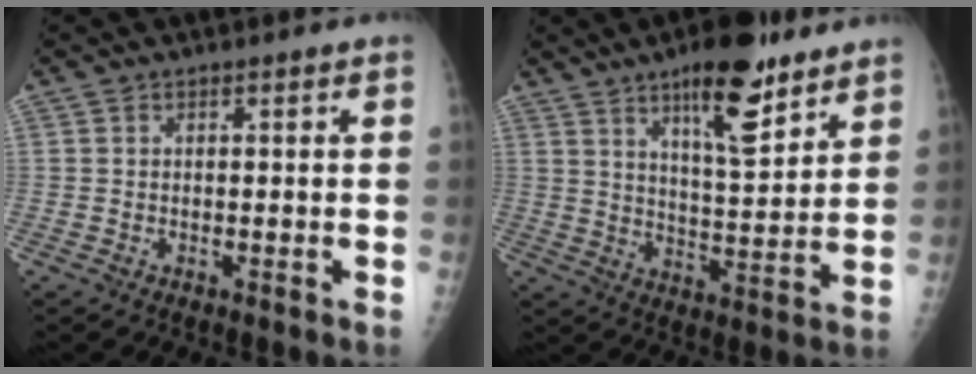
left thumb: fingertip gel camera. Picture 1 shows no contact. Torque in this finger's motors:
{"motor_torque": [2.17, 0.44, 1.09, -0.83, 0.39]}